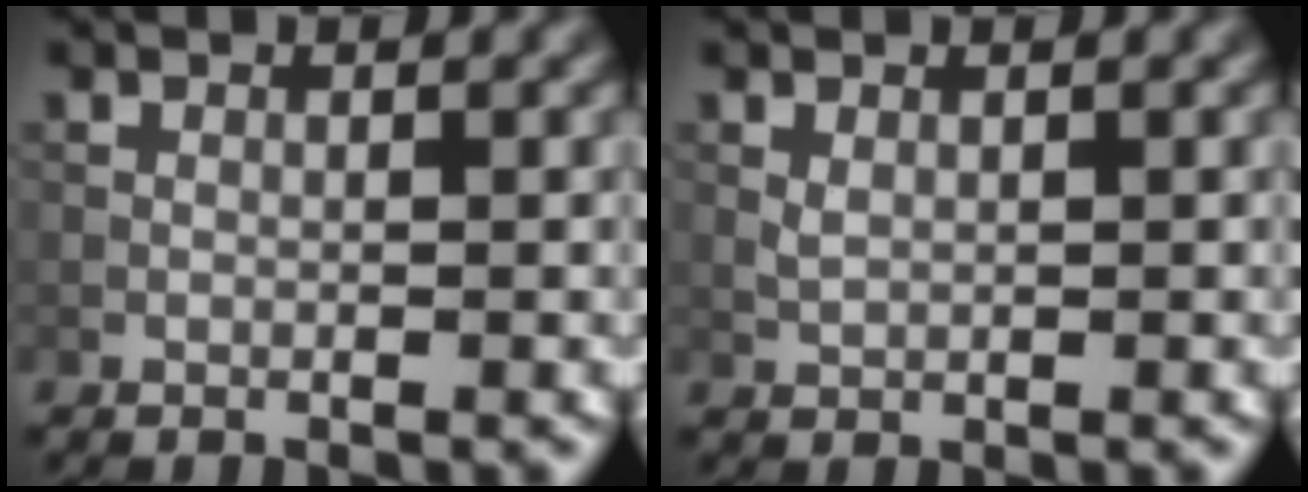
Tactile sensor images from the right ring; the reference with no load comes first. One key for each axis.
{"total": 0.7, "fx": 0.3, "fy": 0.3, "fz": 0.5, "tx": -0.017, "ty": -0.001, "tz": 0.009}